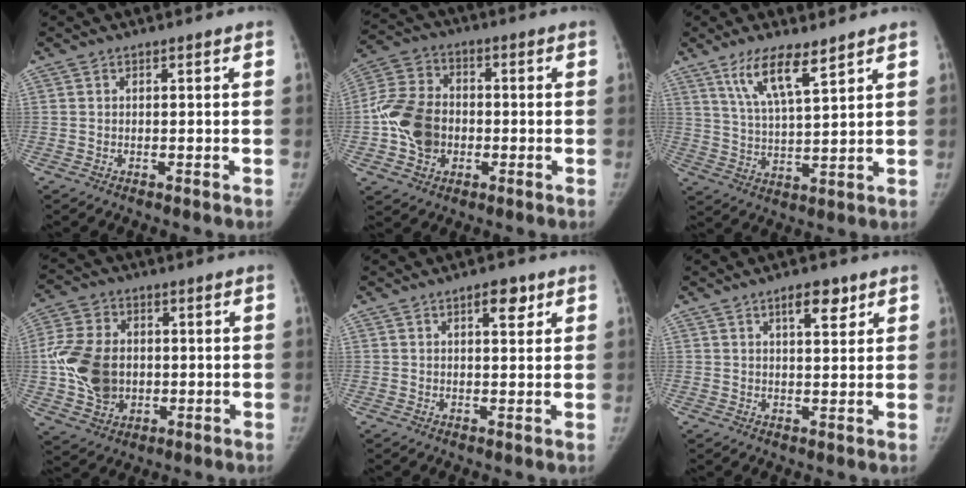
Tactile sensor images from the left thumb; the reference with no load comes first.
{"total": 12.5, "force": [-1.9, 9.7, 7.6], "torque": [-0.129, 0.022, -0.042]}
{"total": 9.3, "force": [6.1, 2.1, 6.7], "torque": [-0.119, -0.033, 0.120]}
{"total": 13.5, "force": [-0.4, 10.4, 8.6], "torque": [-0.151, 0.006, -0.005]}
{"total": 3.8, "force": [2.0, 1.7, 2.8], "torque": [-0.025, -0.007, 0.027]}
{"total": 5.0, "force": [2.9, 2.1, 3.6], "torque": [-0.039, -0.015, 0.043]}